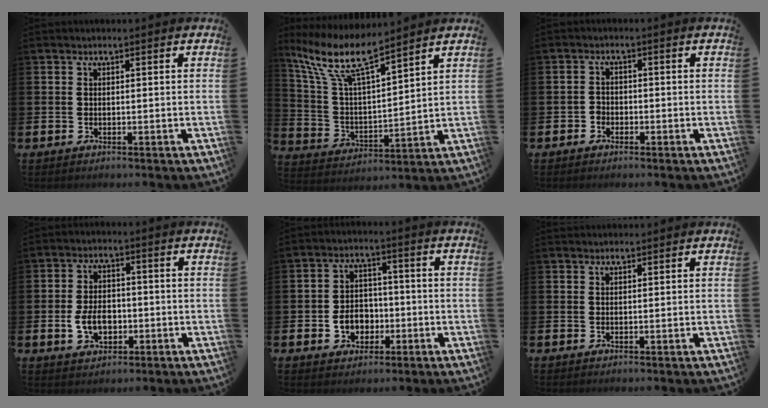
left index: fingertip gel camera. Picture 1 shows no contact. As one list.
[{"total": 10.2, "force": [8.5, 1.9, 5.3], "torque": [-0.140, -0.043, 0.147]}, {"total": 1.7, "force": [-1.1, 1.3, 0.2], "torque": [-0.013, 0.008, -0.024]}, {"total": 4.9, "force": [-1.0, 3.4, 3.4], "torque": [-0.054, 0.005, -0.021]}, {"total": 4.9, "force": [-1.3, 4.1, 2.4], "torque": [-0.044, 0.007, -0.029]}, {"total": 1.0, "force": [1.0, 0.2, 0.0], "torque": [0.007, 0.000, 0.016]}]